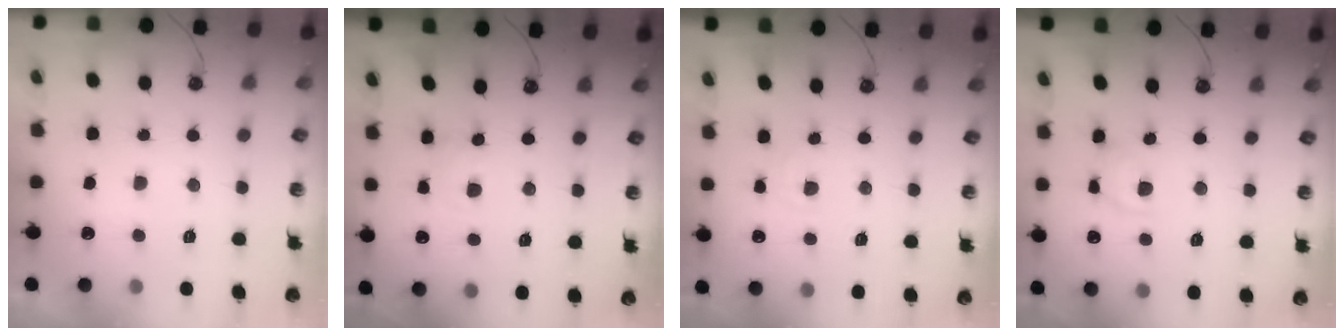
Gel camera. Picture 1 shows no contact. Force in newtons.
{"total": 1.1, "press": 1.1, "slide": 0.2}
{"total": 2.7, "press": 2.7, "slide": 0.3}
{"total": 7.2, "press": 7.2, "slide": 0.4}